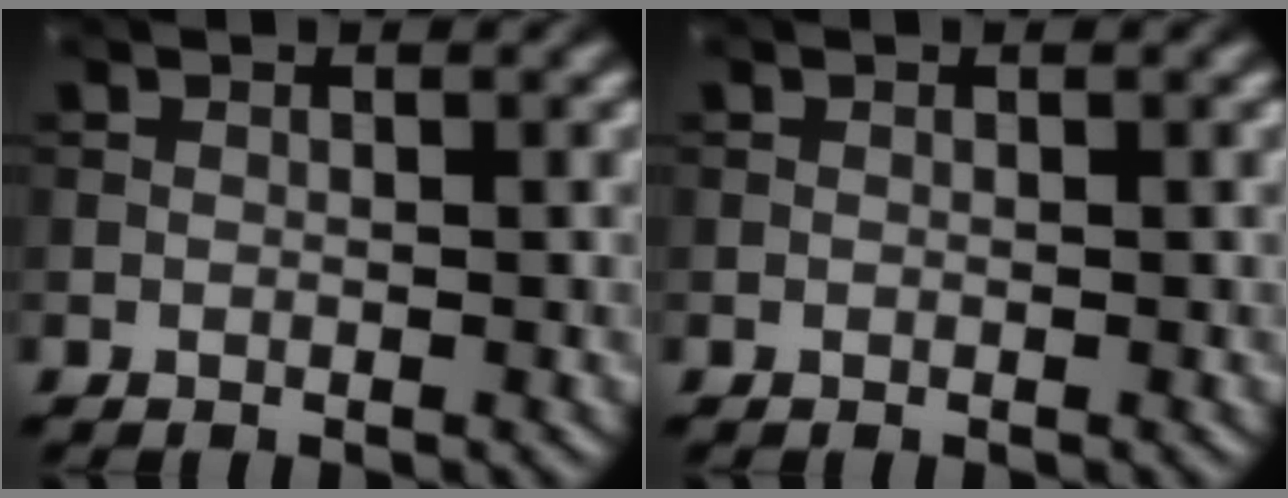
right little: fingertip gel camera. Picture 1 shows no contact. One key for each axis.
{"total": 0.0}